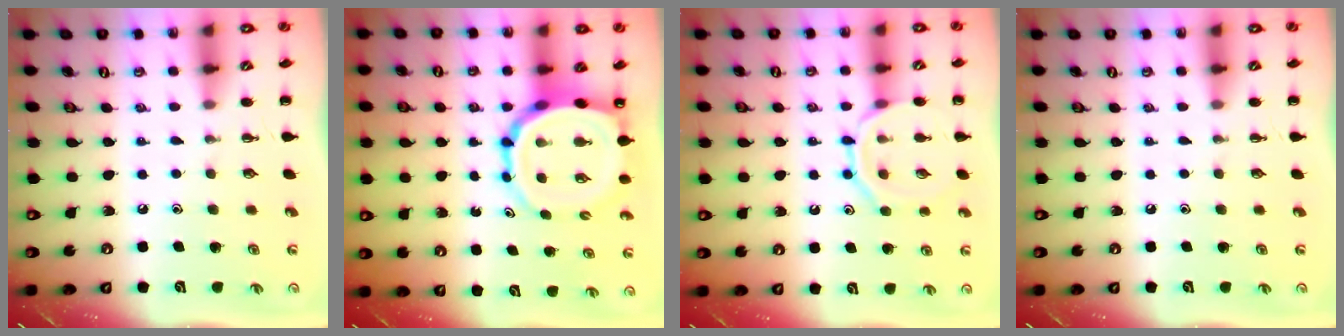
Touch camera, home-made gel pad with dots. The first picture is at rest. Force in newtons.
{"total": 11.5, "press": 10.9, "slide": 3.6}
{"total": 11.4, "press": 11.4, "slide": 0.8}
{"total": 0.0}